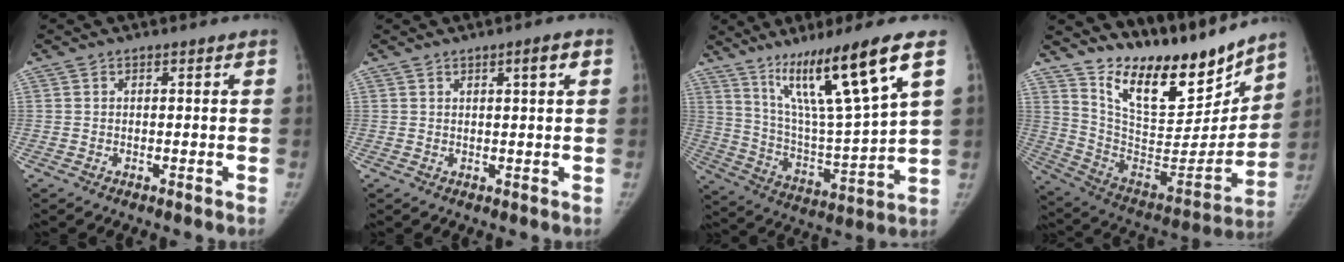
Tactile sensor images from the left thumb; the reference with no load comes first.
{"total": 2.6, "force": [1.1, 0.3, 2.3], "torque": [-0.033, -0.001, 0.015]}
{"total": 20.1, "force": [11.0, 1.4, 16.8], "torque": [-0.274, -0.052, 0.193]}
{"total": 22.7, "force": [18.2, 7.7, 11.3], "torque": [-0.128, -0.112, 0.312]}